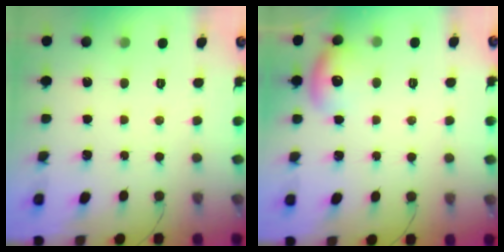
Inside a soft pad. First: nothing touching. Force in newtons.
{"total": 9.4, "press": 9.3, "slide": 1.3}